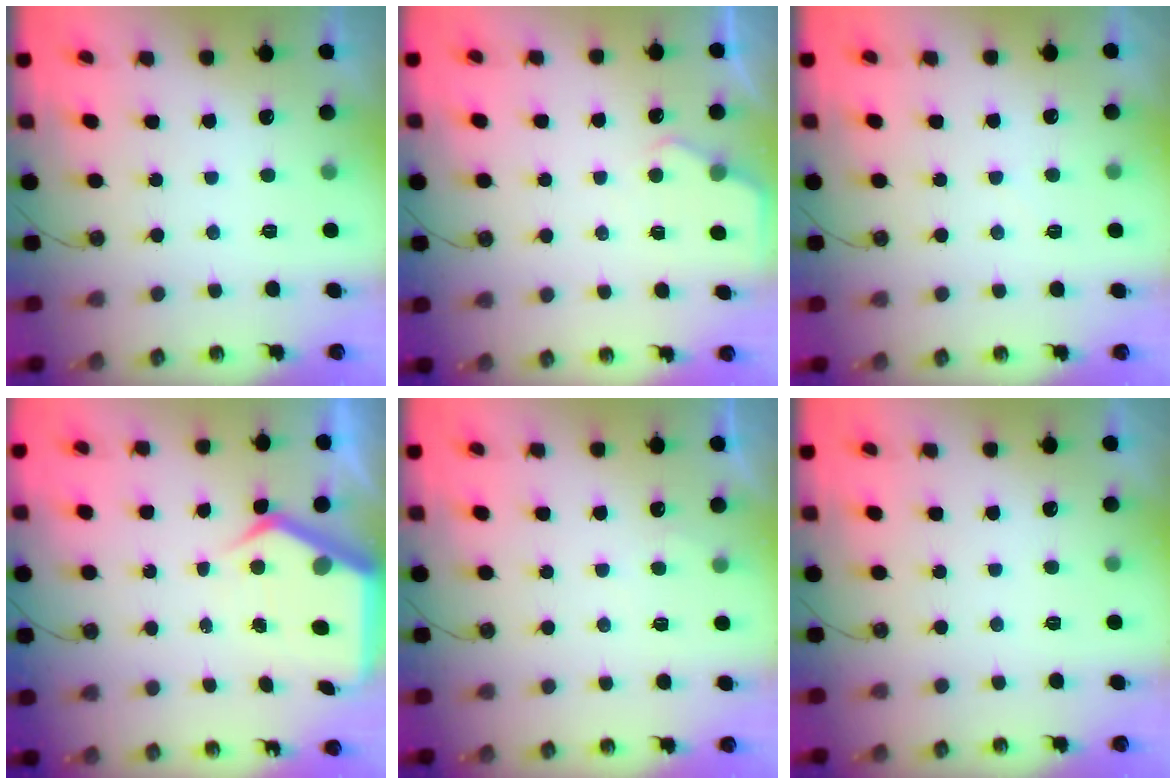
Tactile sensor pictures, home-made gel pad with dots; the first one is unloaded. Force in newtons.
{"total": 3.2, "press": 3.1, "slide": 0.5}
{"total": 3.1, "press": 3.1, "slide": 0.4}
{"total": 7.1, "press": 7.1, "slide": 0.4}
{"total": 2.8, "press": 2.8, "slide": 0.3}
{"total": 0.0}